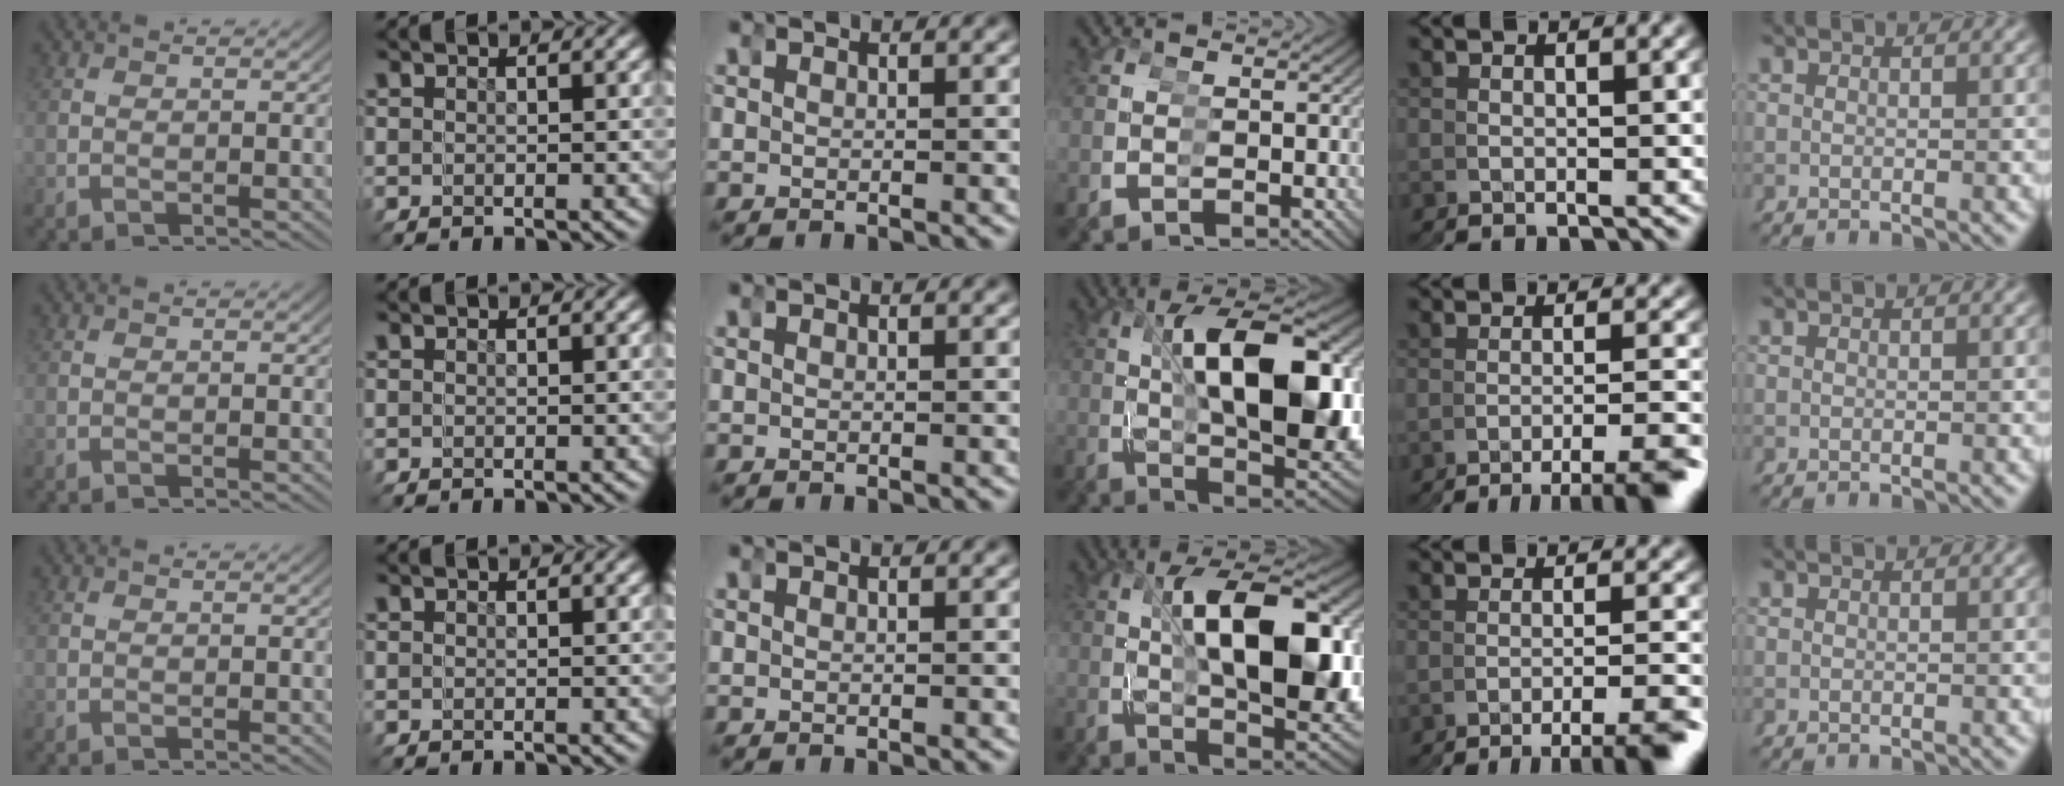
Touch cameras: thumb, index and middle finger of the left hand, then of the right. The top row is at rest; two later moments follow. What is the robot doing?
{"motion": "grasp_and_lifting", "object": "toy banana"}